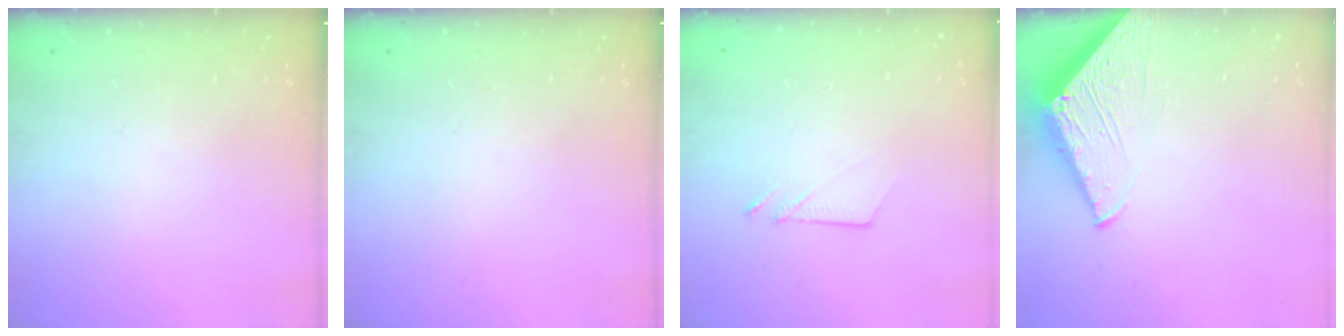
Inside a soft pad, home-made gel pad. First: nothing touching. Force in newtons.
{"total": 0.0}
{"total": 2.5, "press": 2.5, "slide": 0.4}
{"total": 5.3, "press": 5.3, "slide": 0.6}